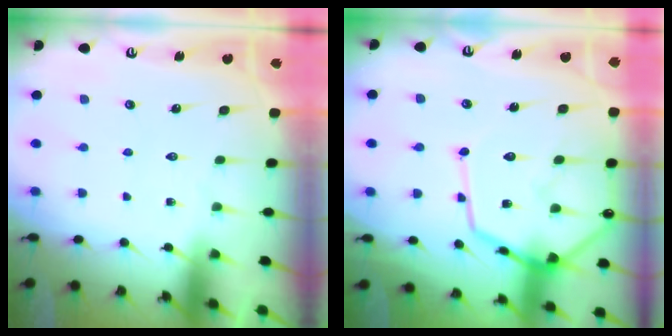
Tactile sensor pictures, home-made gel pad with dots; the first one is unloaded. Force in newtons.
{"total": 14.4, "press": 14.3, "slide": 1.3}